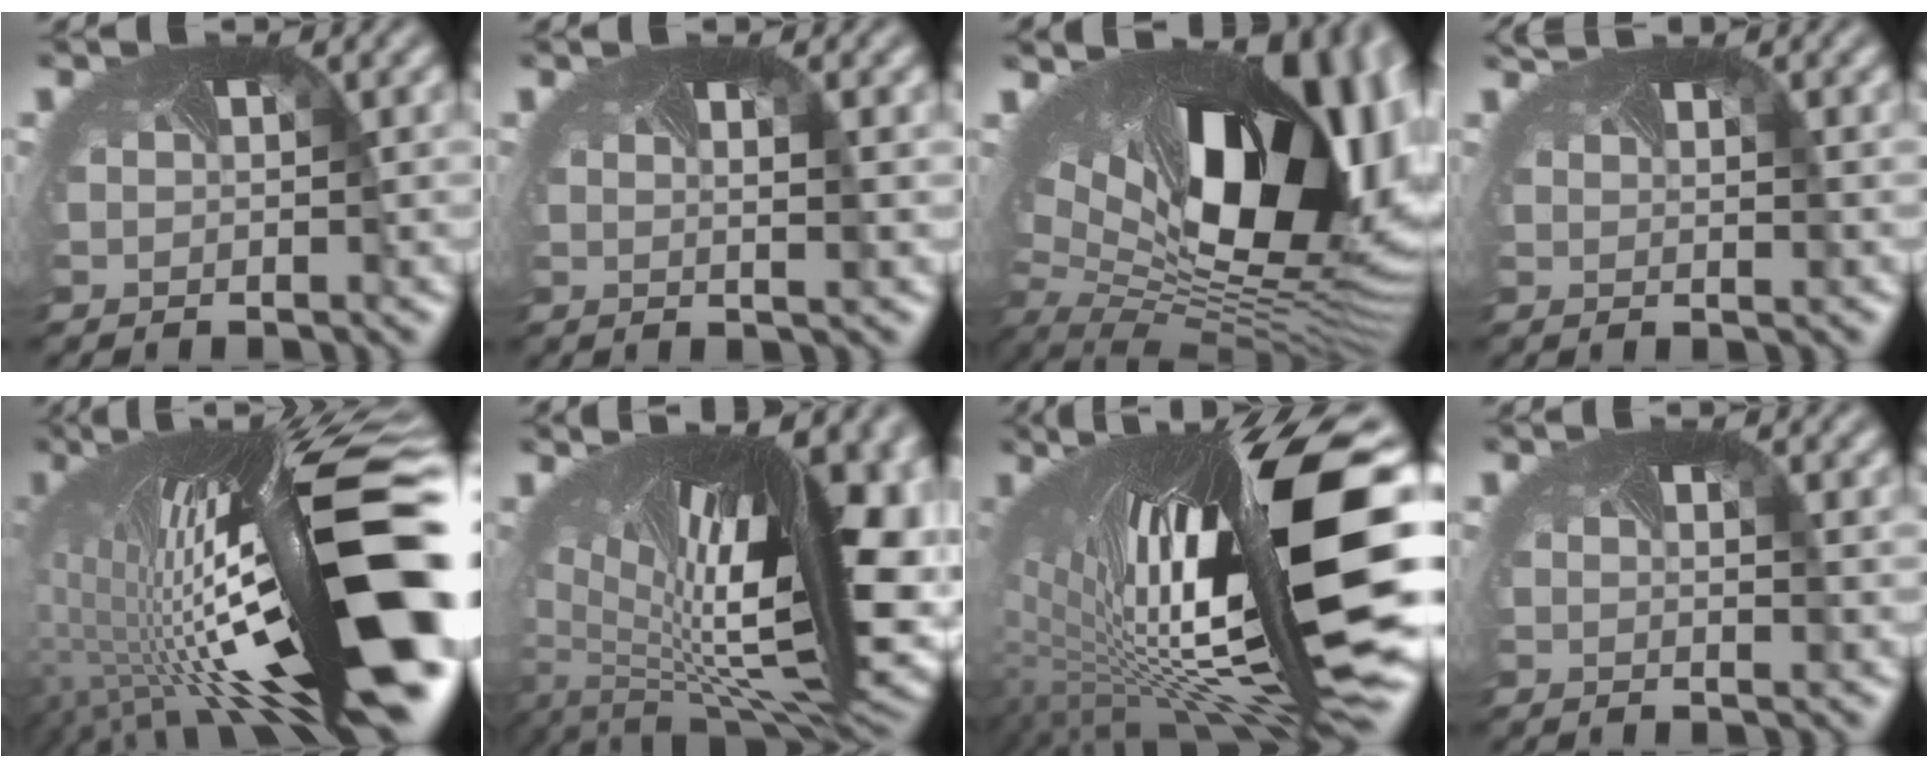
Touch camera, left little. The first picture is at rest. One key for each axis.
{"total": 0.7, "fx": -0.2, "fy": -0.2, "fz": 0.7, "tx": -0.014, "ty": -0.009, "tz": 0.004}
{"total": 17.8, "fx": 3.3, "fy": 10.7, "fz": 13.7, "tx": -0.233, "ty": -0.044, "tz": 0.088}
{"total": 1.2, "fx": 1.2, "fy": 0.0, "fz": 0.1, "tx": -0.015, "ty": -0.001, "tz": 0.020}
{"total": 17.3, "fx": -1.7, "fy": 4.8, "fz": 16.5, "tx": -0.286, "ty": -0.017, "tz": -0.026}
{"total": 17.6, "fx": -1.2, "fy": 6.8, "fz": 16.2, "tx": -0.268, "ty": -0.040, "tz": -0.001}
{"total": 15.5, "fx": 1.8, "fy": 4.4, "fz": 14.8, "tx": -0.278, "ty": -0.016, "tz": 0.043}
{"total": 0.0}